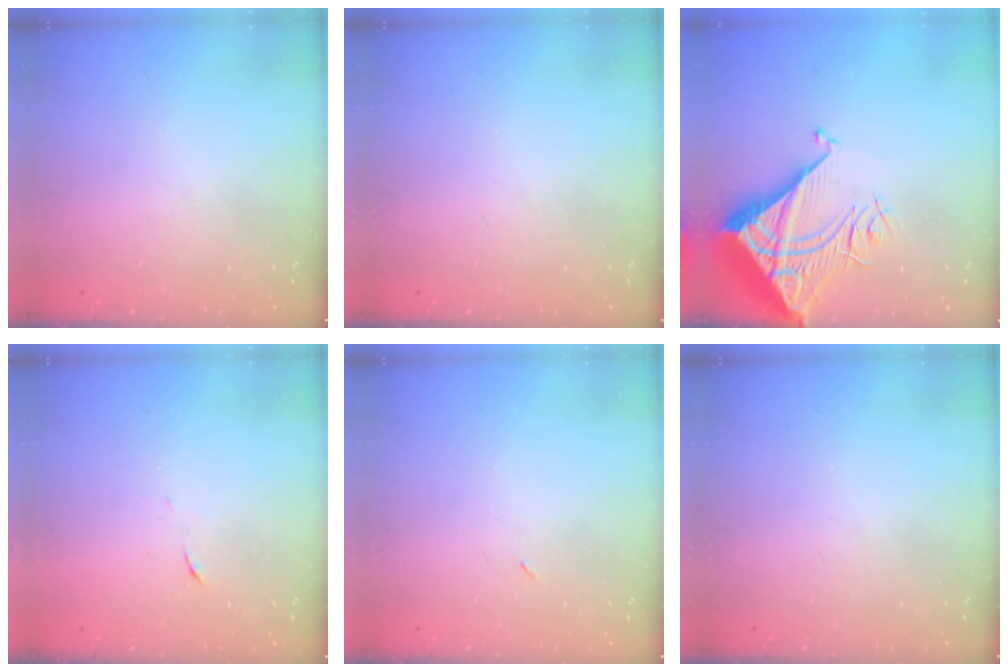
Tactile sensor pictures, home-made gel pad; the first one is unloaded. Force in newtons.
{"total": 0.0}
{"total": 9.4, "press": 9.3, "slide": 1.0}
{"total": 6.2, "press": 6.1, "slide": 0.7}
{"total": 2.2, "press": 1.8, "slide": 1.2}
{"total": 0.0}